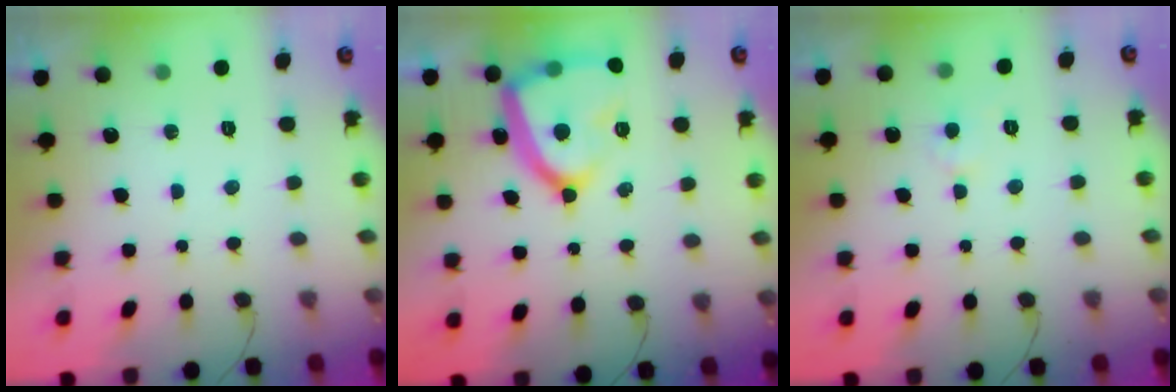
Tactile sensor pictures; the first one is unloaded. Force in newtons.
{"total": 19.4, "press": 19.3, "slide": 2.0}
{"total": 2.5, "press": 2.5, "slide": 0.2}